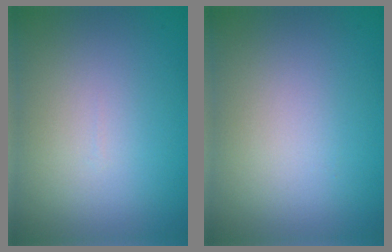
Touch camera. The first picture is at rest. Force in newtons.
{"total": 0.0}